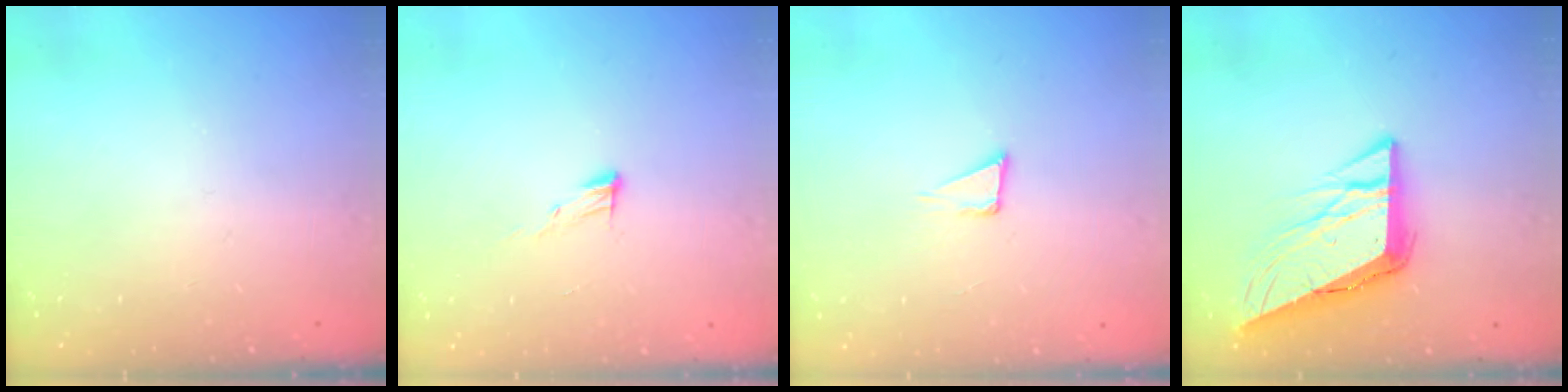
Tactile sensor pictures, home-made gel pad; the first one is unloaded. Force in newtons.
{"total": 5.4, "press": 5.4, "slide": 0.5}
{"total": 3.9, "press": 2.6, "slide": 2.9}
{"total": 11.4, "press": 11.2, "slide": 1.9}